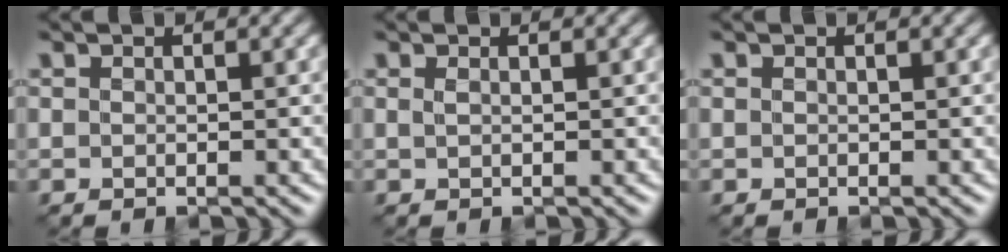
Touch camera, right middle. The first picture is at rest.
{"total": 0.6, "force": [0.2, 0.3, 0.5], "torque": [-0.006, -0.003, -0.003]}
{"total": 0.0}